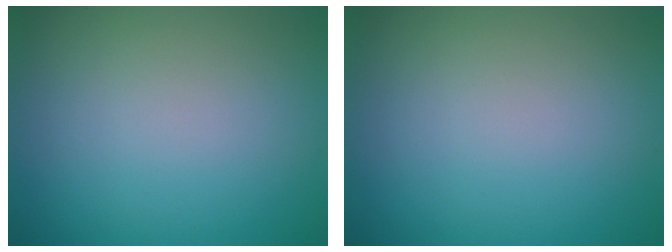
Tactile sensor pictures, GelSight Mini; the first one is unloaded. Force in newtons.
{"total": 0.0}